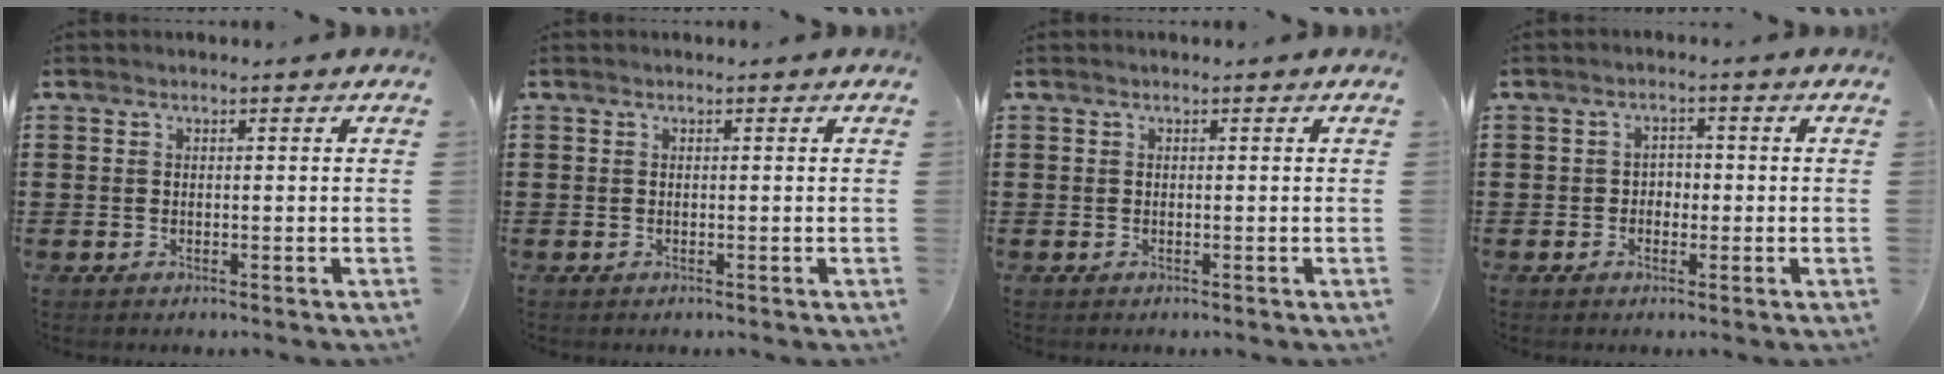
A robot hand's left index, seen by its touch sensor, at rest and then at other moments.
{"total": 0.0}
{"total": 0.0}
{"total": 1.9, "force": [-0.7, 1.4, 1.1], "torque": [-0.023, 0.005, -0.018]}